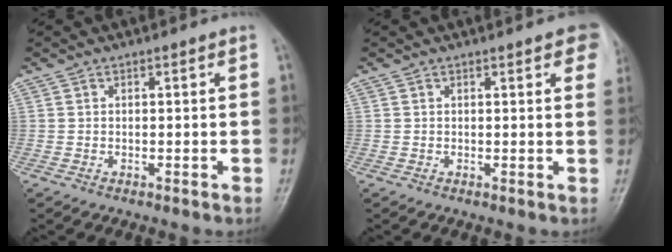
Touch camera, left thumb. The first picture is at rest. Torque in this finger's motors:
{"motor_torque": [0.83, 0.67, 0.47, -0.50, 0.00]}